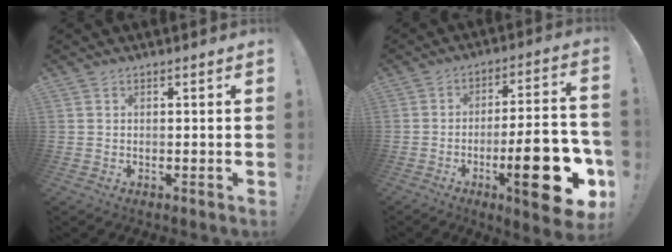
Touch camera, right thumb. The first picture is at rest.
{"total": 22.1, "force": [-7.9, 6.0, 19.7], "torque": [-0.274, 0.035, -0.112]}